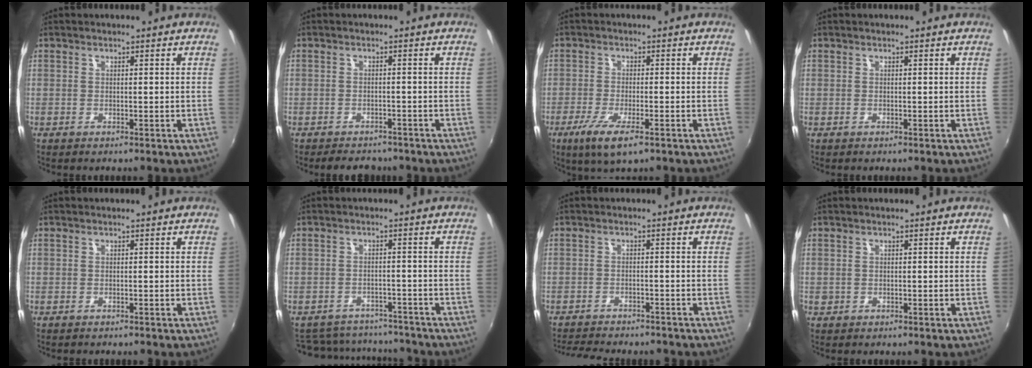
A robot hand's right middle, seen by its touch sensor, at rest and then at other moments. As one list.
[{"total": 6.0, "force": [-5.1, 2.5, 1.9], "torque": [-0.047, -0.008, -0.072]}, {"total": 7.4, "force": [-4.3, 1.6, 5.8], "torque": [-0.130, -0.027, -0.077]}, {"total": 0.0}, {"total": 0.5, "force": [-0.5, 0.2, 0.1], "torque": [-0.002, -0.002, -0.008]}, {"total": 13.9, "force": [-12.2, 5.3, 3.8], "torque": [-0.095, 0.017, -0.164]}, {"total": 9.2, "force": [-8.3, 2.0, 3.3], "torque": [-0.083, -0.015, -0.123]}, {"total": 0.7, "force": [-0.2, 0.6, 0.1], "torque": [-0.001, -0.003, -0.003]}]